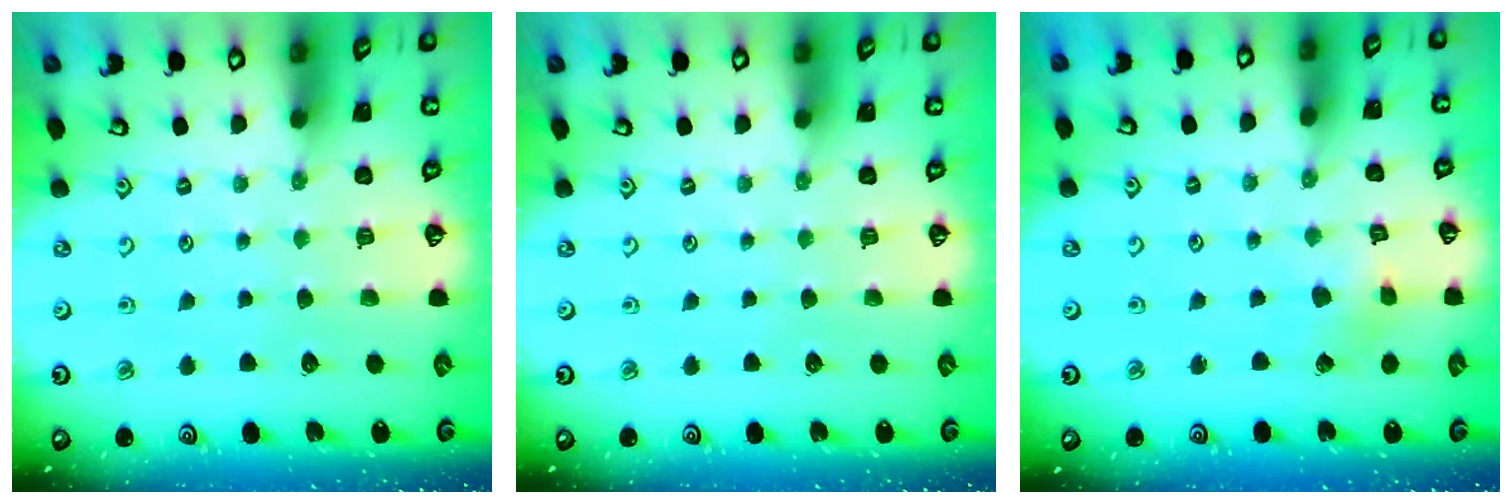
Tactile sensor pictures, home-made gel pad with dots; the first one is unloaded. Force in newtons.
{"total": 0.0}
{"total": 3.0, "press": 3.0, "slide": 0.3}